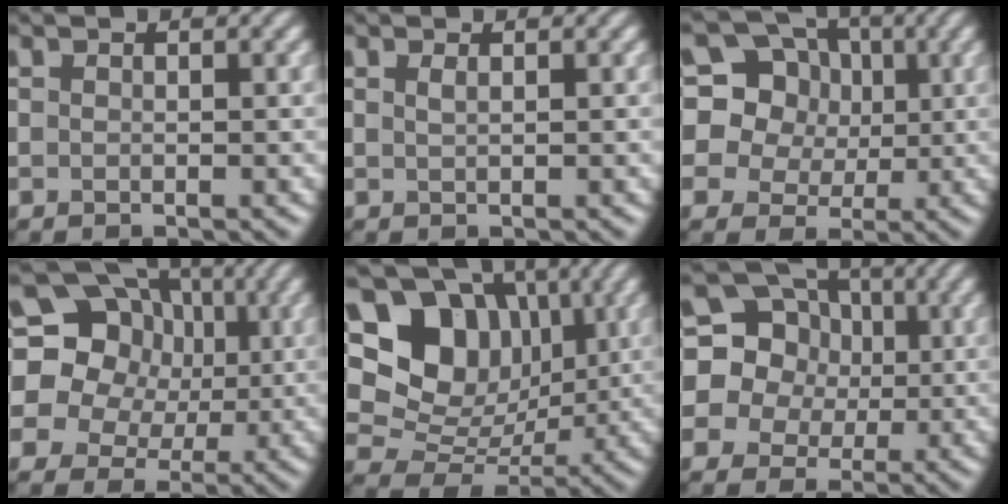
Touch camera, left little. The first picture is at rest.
{"total": 0.7, "force": [0.4, 0.2, 0.6], "torque": [-0.009, 0.002, 0.007]}
{"total": 12.9, "force": [5.0, 10.9, 4.8], "torque": [-0.142, 0.056, 0.083]}
{"total": 20.4, "force": [5.1, 17.9, 8.3], "torque": [-0.174, 0.035, 0.057]}
{"total": 12.0, "force": [4.1, 9.4, 6.4], "torque": [-0.112, 0.034, 0.056]}
{"total": 14.1, "force": [3.7, 12.7, 4.8], "torque": [-0.134, 0.047, 0.048]}